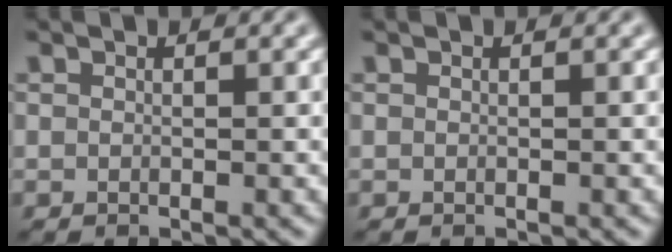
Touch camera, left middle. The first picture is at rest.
{"total": 0.0}